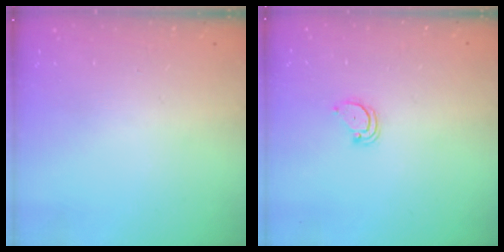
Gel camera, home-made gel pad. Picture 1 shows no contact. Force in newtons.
{"total": 3.0, "press": 3.0, "slide": 0.2}